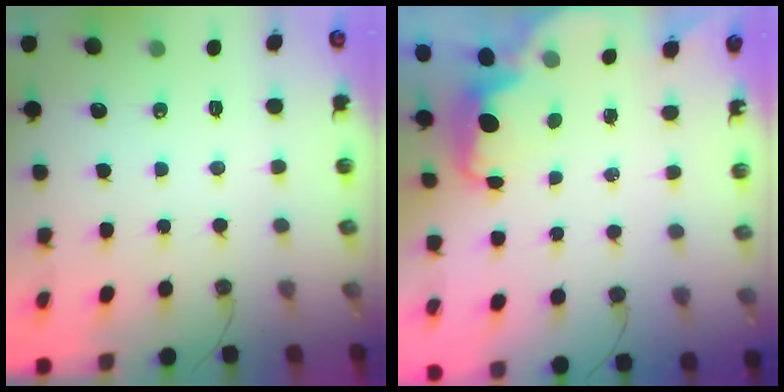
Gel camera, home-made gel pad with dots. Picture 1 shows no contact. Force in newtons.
{"total": 2.2, "press": 2.1, "slide": 0.6}